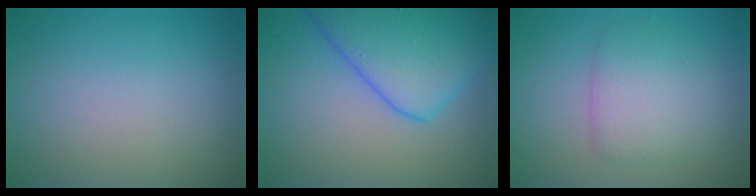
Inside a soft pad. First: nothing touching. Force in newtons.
{"total": 7.4, "press": 7.4, "slide": 0.4}
{"total": 3.5, "press": 3.5, "slide": 0.2}